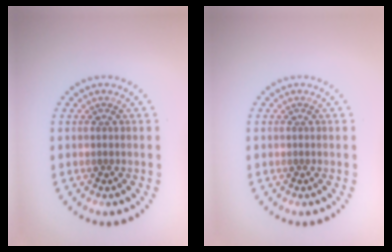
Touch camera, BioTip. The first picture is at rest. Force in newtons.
{"total": 0.0}